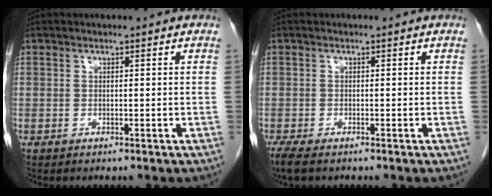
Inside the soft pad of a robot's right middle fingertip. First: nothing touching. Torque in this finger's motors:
{"motor_torque": [0.54, -0.31, -0.01, 0.02]}